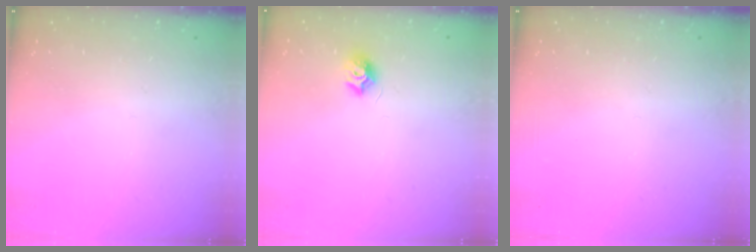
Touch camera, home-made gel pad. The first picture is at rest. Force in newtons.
{"total": 7.6, "press": 7.6, "slide": 0.2}
{"total": 0.0}